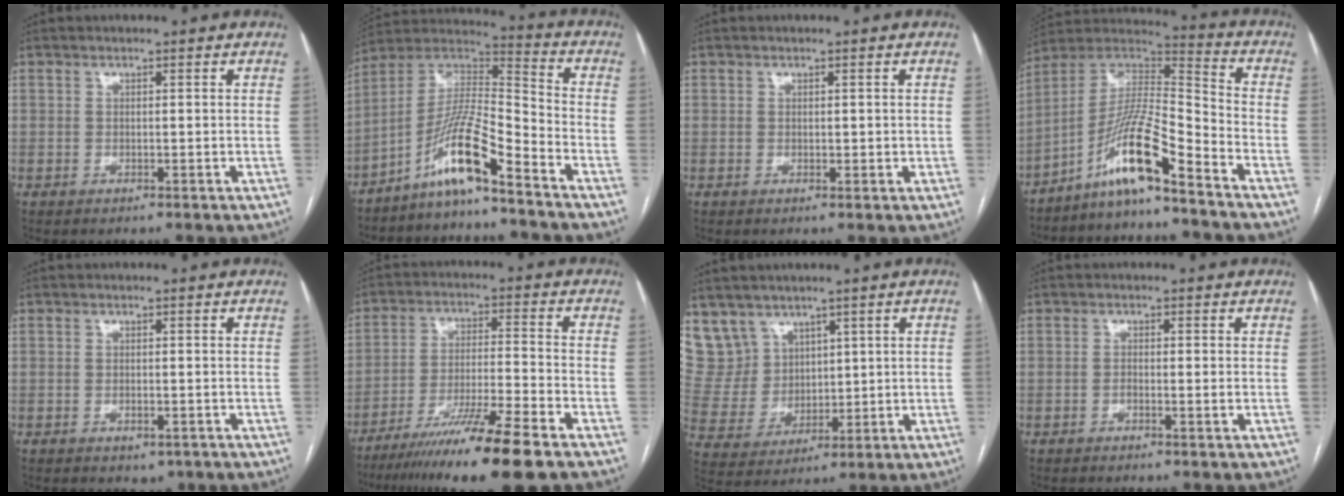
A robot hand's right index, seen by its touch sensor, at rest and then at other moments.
{"total": 11.9, "force": [-8.2, 0.4, 8.7], "torque": [-0.172, 0.013, -0.155]}
{"total": 1.0, "force": [0.1, 0.7, 0.7], "torque": [-0.007, -0.001, 0.002]}
{"total": 12.8, "force": [-8.9, 0.2, 9.2], "torque": [-0.178, 0.013, -0.165]}
{"total": 2.1, "force": [-1.2, 1.2, 1.3], "torque": [-0.017, -0.001, -0.006]}
{"total": 14.3, "force": [-10.3, -0.9, 9.9], "torque": [-0.176, -0.036, -0.176]}
{"total": 9.3, "force": [6.4, 6.7, 0.7], "torque": [-0.026, 0.026, 0.147]}
{"total": 1.1, "force": [-0.4, 0.1, 1.0], "torque": [-0.018, 0.002, -0.008]}